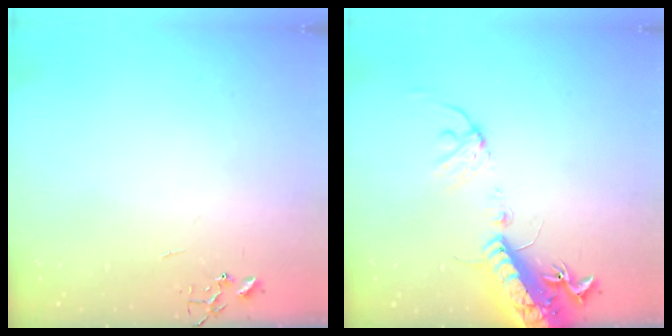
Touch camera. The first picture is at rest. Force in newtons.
{"total": 17.9, "press": 17.4, "slide": 4.2}